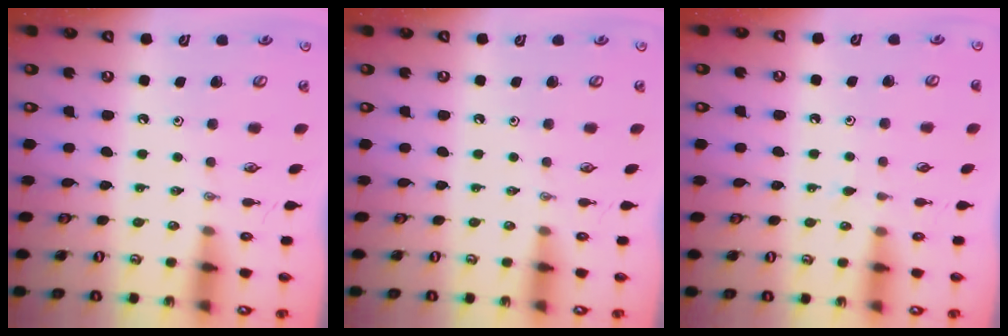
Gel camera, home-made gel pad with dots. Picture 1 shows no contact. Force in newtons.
{"total": 0.0}
{"total": 6.1, "press": 6.0, "slide": 0.7}